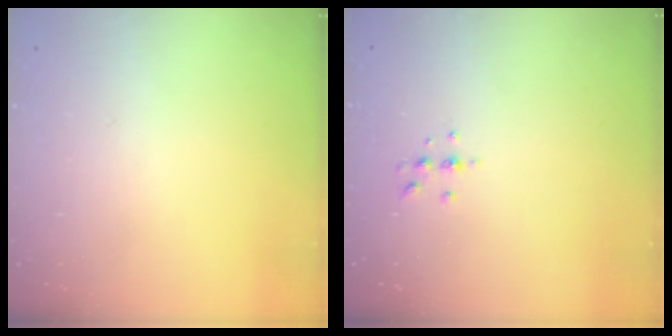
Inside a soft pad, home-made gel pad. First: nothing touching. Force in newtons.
{"total": 4.1, "press": 3.7, "slide": 1.7}